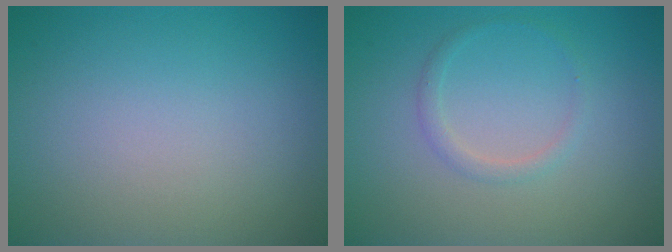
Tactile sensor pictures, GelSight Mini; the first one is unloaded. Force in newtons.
{"total": 1.2, "press": 1.2, "slide": 0.1}